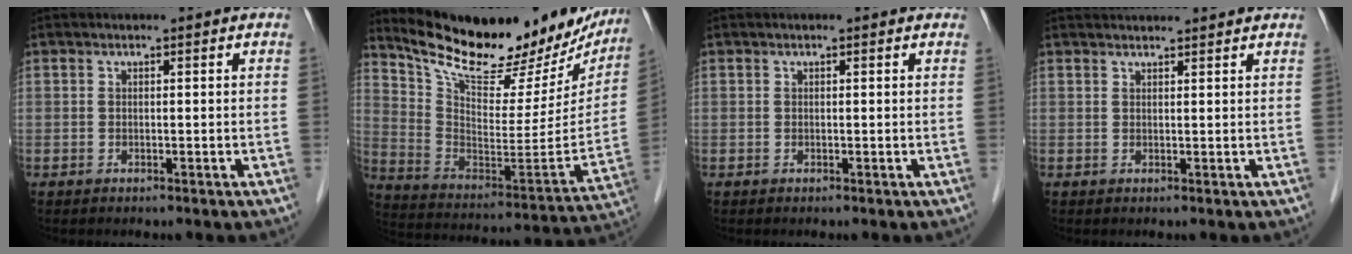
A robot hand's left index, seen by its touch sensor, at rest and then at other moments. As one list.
[{"total": 27.8, "force": [23.3, 7.8, 13.0], "torque": [-0.208, -0.041, 0.329]}, {"total": 0.6, "force": [0.4, 0.2, 0.3], "torque": [-0.009, 0.007, 0.003]}, {"total": 7.2, "force": [6.9, 0.2, 1.9], "torque": [-0.023, 0.036, 0.083]}]